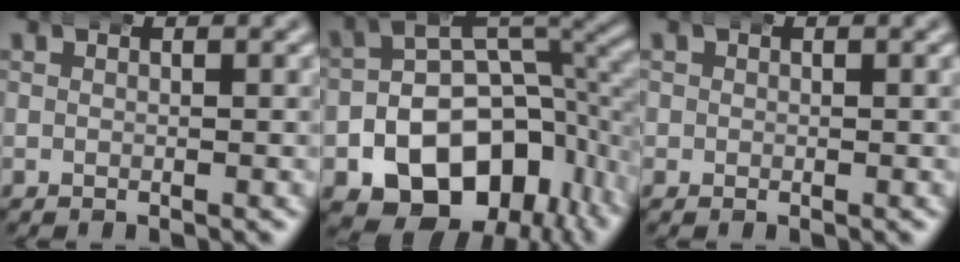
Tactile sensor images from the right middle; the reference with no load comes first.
{"total": 19.6, "force": [-6.1, 15.4, 10.5], "torque": [-0.196, -0.068, -0.087]}
{"total": 0.7, "force": [0.0, 0.7, -0.1], "torque": [-0.003, -0.004, 0.001]}